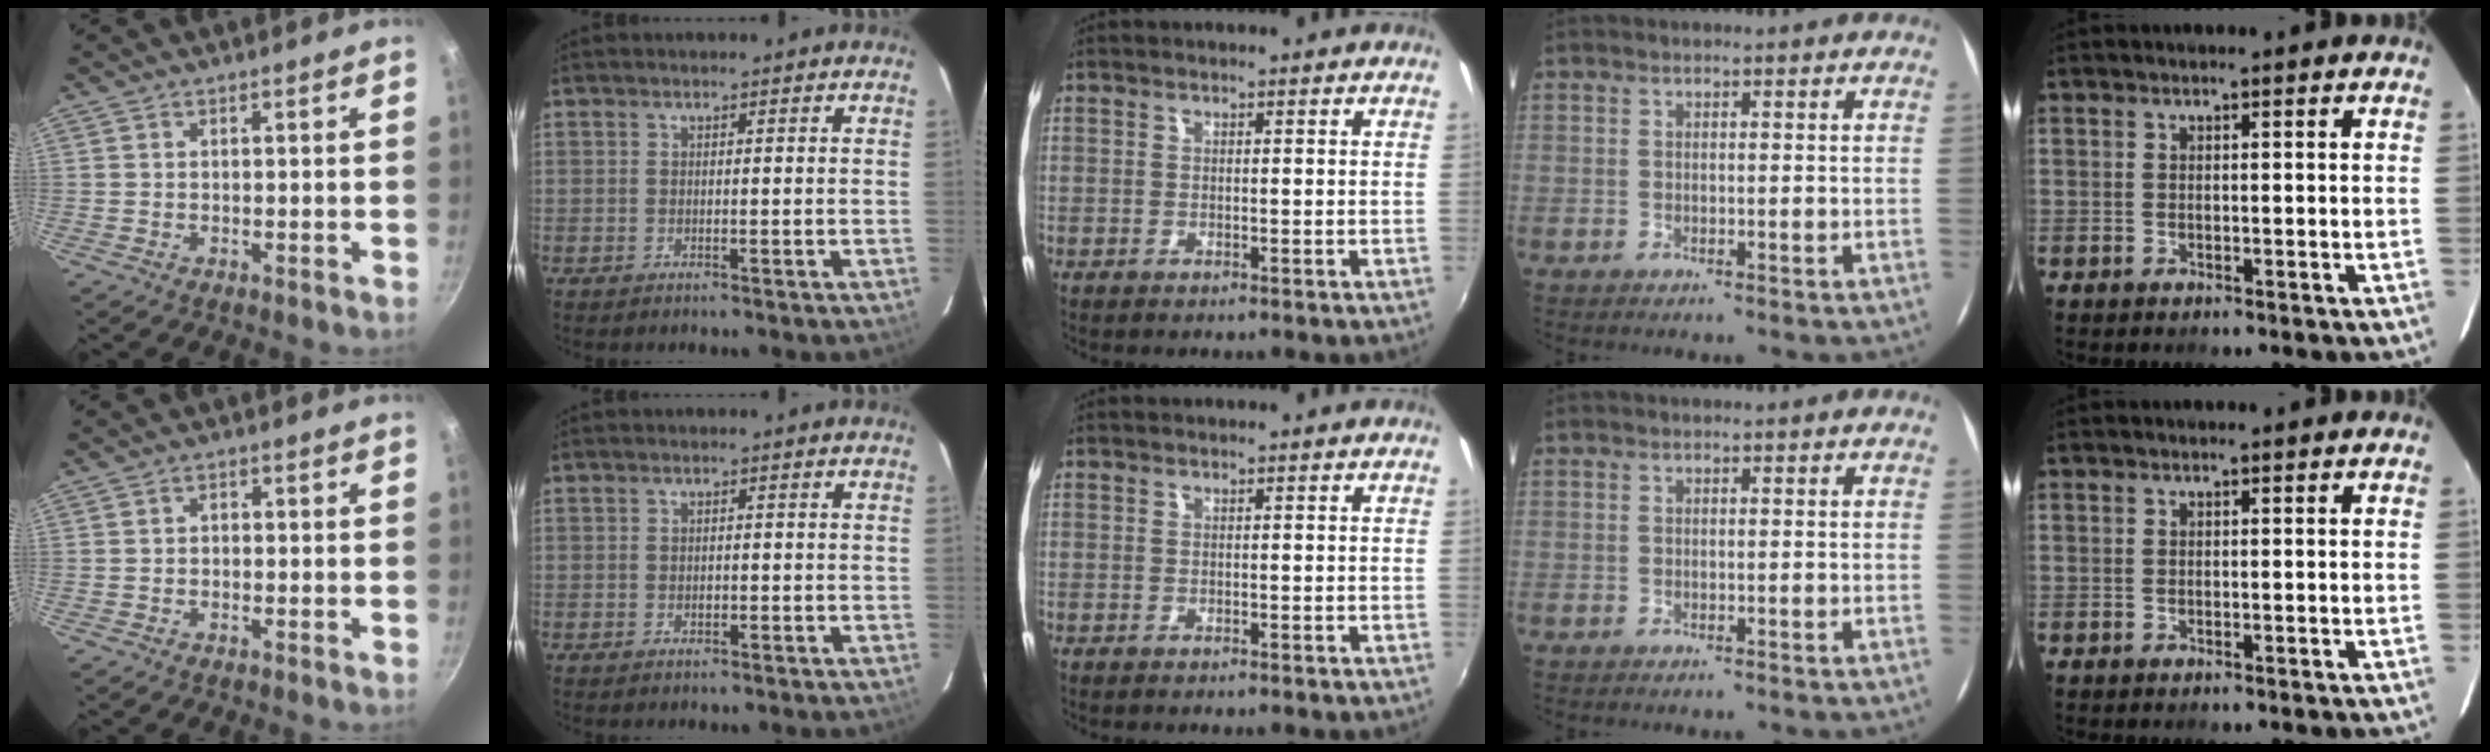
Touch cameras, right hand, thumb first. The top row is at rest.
{"thumb": {"total": 1.1, "force": [-0.3, 1.0, 0.5], "torque": [-0.011, 0.006, -0.006]}, "index": {"total": 1.2, "force": [-0.3, 0.9, 0.7], "torque": [-0.012, 0.003, -0.005]}}